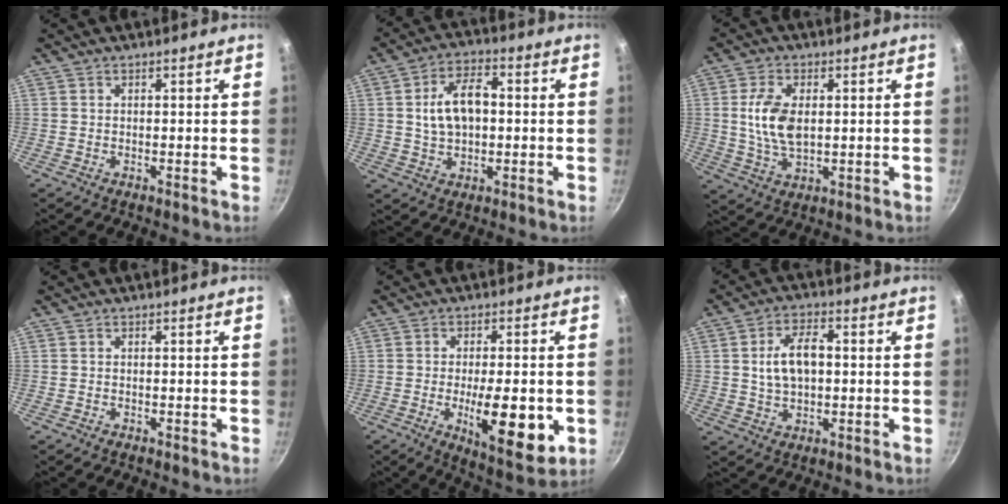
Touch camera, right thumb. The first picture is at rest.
{"total": 10.3, "force": [0.8, 6.2, 8.2], "torque": [-0.128, 0.021, 0.012]}
{"total": 9.0, "force": [0.9, 5.1, 7.4], "torque": [-0.141, -0.003, 0.019]}
{"total": 0.0}
{"total": 14.4, "force": [-3.3, 5.0, 13.1], "torque": [-0.179, -0.008, -0.042]}
{"total": 8.8, "force": [0.7, 5.1, 7.2], "torque": [-0.116, 0.017, 0.013]}